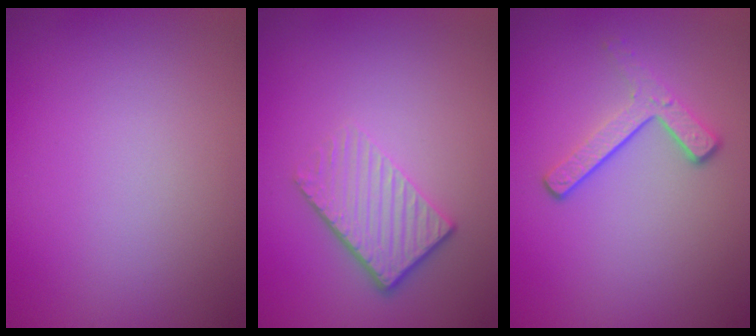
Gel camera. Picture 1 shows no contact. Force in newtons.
{"total": 4.1, "press": 2.8, "slide": 3.0}
{"total": 3.3, "press": 2.3, "slide": 2.3}